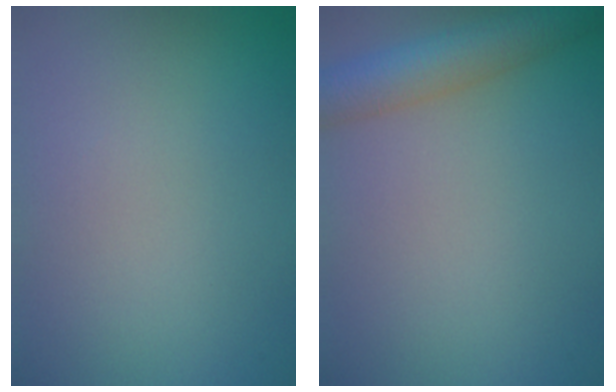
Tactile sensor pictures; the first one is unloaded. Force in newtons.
{"total": 4.9, "press": 4.9, "slide": 0.2}